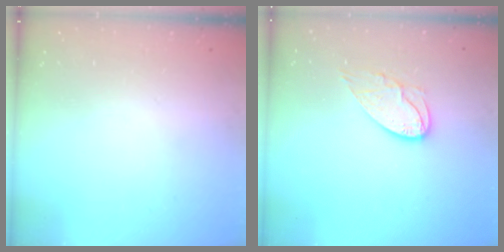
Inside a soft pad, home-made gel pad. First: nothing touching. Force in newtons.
{"total": 8.5, "press": 8.5, "slide": 0.5}